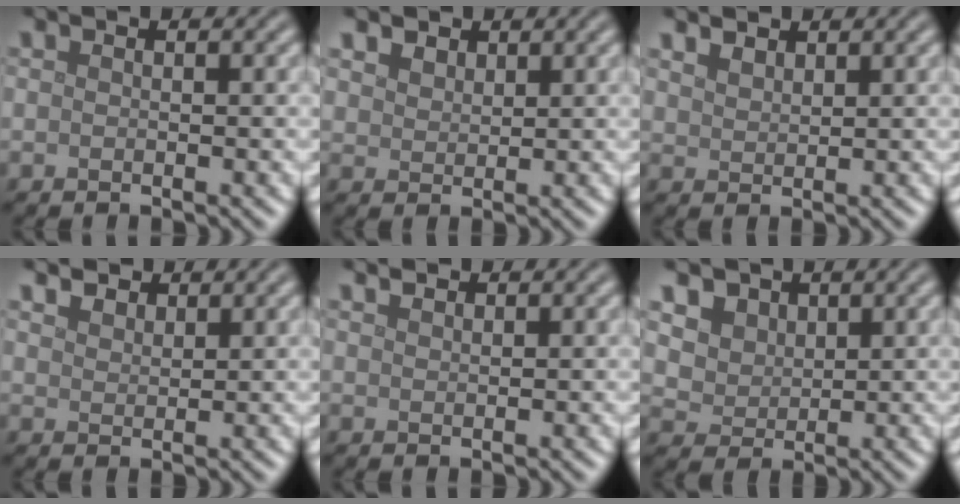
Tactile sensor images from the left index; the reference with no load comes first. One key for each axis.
{"total": 2.3, "fx": 1.7, "fy": 1.4, "fz": 0.7, "tx": -0.023, "ty": -0.001, "tz": 0.034}
{"total": 1.7, "fx": 1.5, "fy": 0.8, "fz": 0.5, "tx": -0.014, "ty": 0.001, "tz": 0.035}
{"total": 2.3, "fx": 1.9, "fy": 1.1, "fz": 0.6, "tx": -0.018, "ty": -0.004, "tz": 0.037}
{"total": 0.9, "fx": 0.8, "fy": 0.2, "fz": 0.1, "tx": -0.005, "ty": 0.002, "tz": 0.016}
{"total": 5.2, "fx": 3.0, "fy": 3.7, "fz": 2.0, "tx": -0.061, "ty": 0.001, "tz": 0.057}